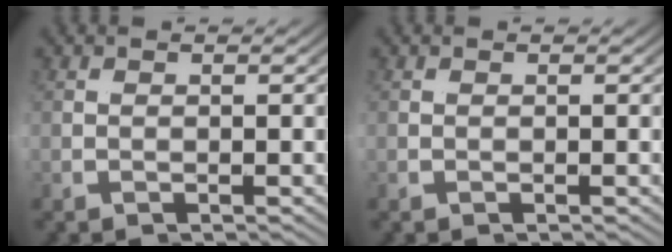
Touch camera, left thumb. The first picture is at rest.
{"total": 0.0}